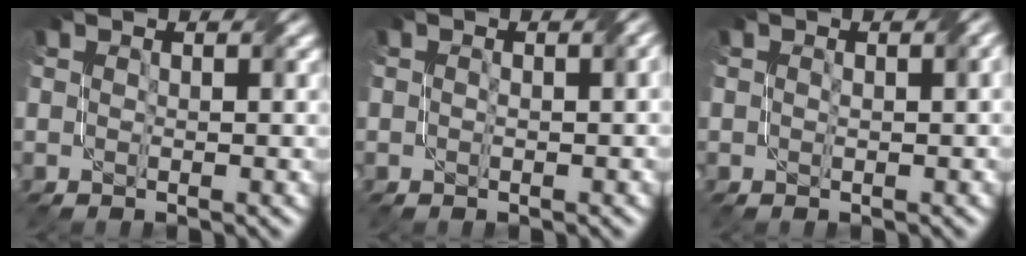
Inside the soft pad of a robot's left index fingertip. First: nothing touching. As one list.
[{"total": 1.6, "force": [-0.3, 0.5, 1.5], "torque": [-0.019, -0.003, -0.001]}, {"total": 1.3, "force": [-0.1, 0.4, 1.2], "torque": [-0.016, -0.001, 0.001]}]